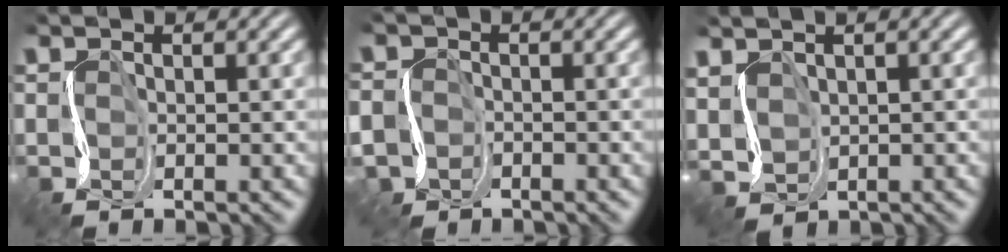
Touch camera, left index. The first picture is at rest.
{"total": 7.6, "force": [-4.0, 6.1, 2.1], "torque": [-0.049, -0.030, -0.092]}
{"total": 2.4, "force": [1.2, 1.4, 1.5], "torque": [-0.044, 0.004, 0.030]}